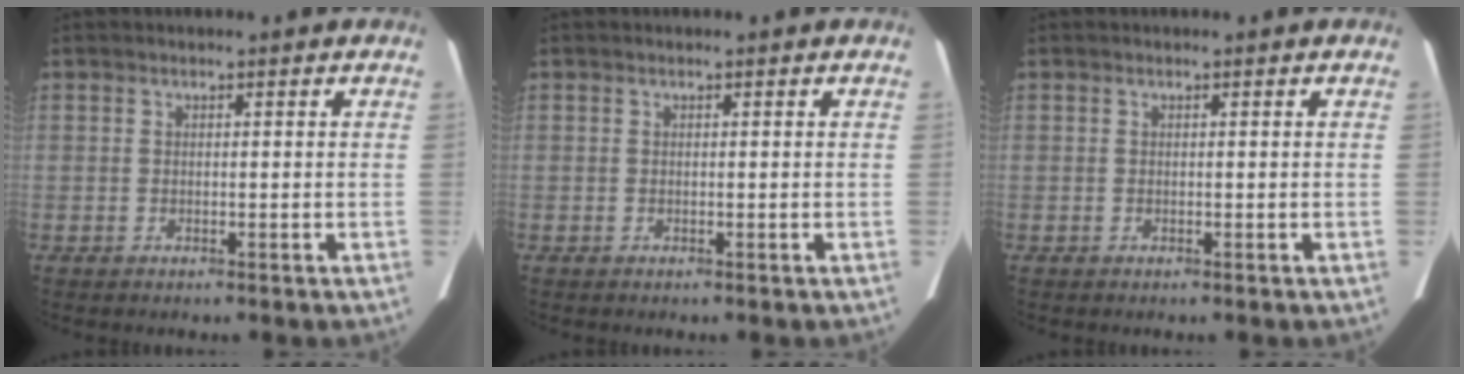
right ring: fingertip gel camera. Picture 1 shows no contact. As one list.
[{"total": 0.0}, {"total": 0.0}]